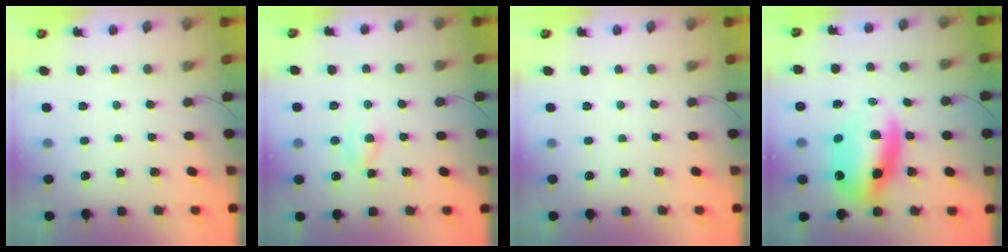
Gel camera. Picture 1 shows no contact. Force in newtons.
{"total": 2.3, "press": 2.1, "slide": 1.0}
{"total": 0.0}
{"total": 14.5, "press": 14.1, "slide": 3.6}